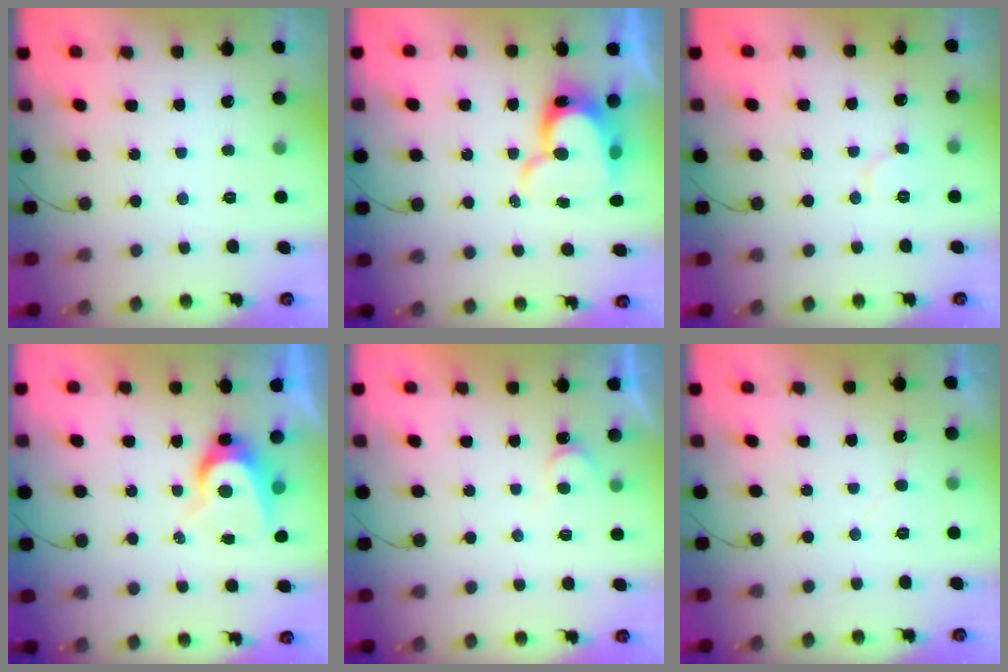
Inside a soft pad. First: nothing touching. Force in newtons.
{"total": 12.7, "press": 12.6, "slide": 1.4}
{"total": 5.6, "press": 5.6, "slide": 0.6}
{"total": 7.2, "press": 7.2, "slide": 0.5}
{"total": 4.6, "press": 4.5, "slide": 0.4}
{"total": 3.1, "press": 3.1, "slide": 0.2}